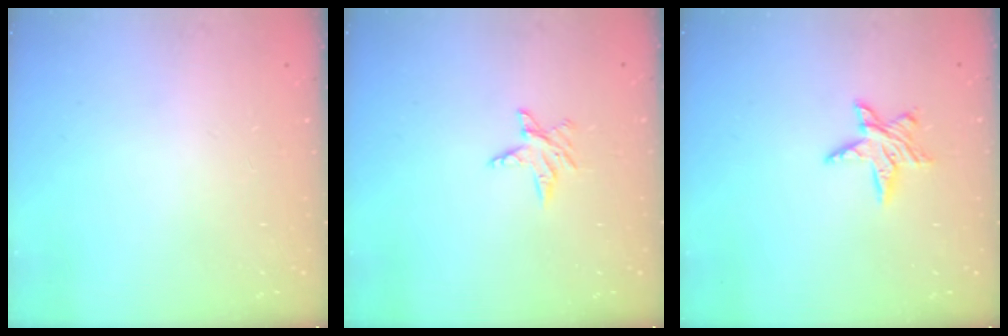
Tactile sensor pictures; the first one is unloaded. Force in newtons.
{"total": 4.0, "press": 4.0, "slide": 0.5}
{"total": 7.2, "press": 7.2, "slide": 0.2}